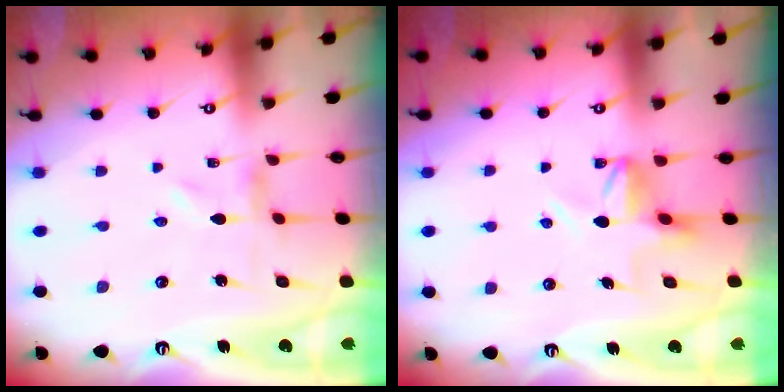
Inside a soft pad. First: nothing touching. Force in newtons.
{"total": 5.5, "press": 5.5, "slide": 0.3}